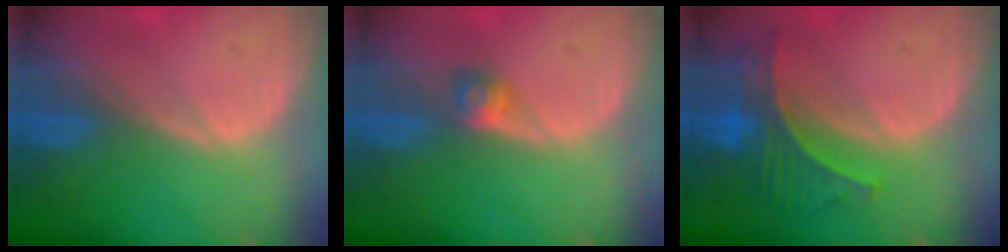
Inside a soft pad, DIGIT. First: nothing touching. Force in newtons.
{"total": 2.5, "press": 2.3, "slide": 1.0}
{"total": 6.9, "press": 6.3, "slide": 2.9}